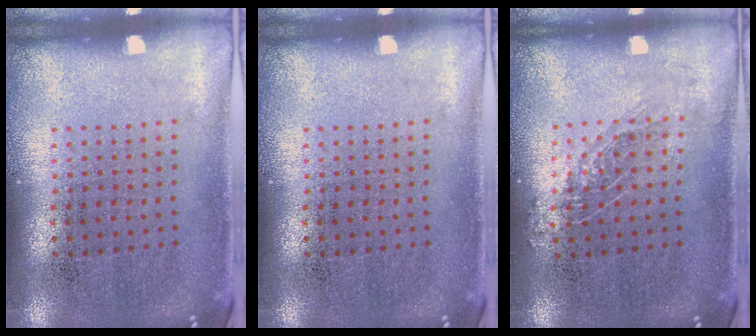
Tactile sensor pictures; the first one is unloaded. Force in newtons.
{"total": 0.0}
{"total": 0.8, "press": 0.8, "slide": 0.2}